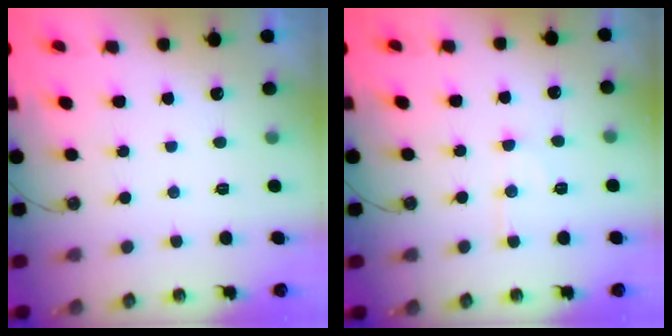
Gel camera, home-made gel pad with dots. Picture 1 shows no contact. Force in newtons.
{"total": 7.4, "press": 7.4, "slide": 0.6}